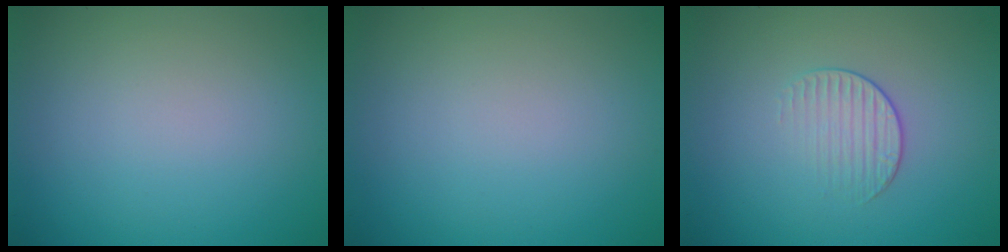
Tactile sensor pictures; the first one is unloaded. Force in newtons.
{"total": 0.0}
{"total": 1.7, "press": 1.0, "slide": 1.4}